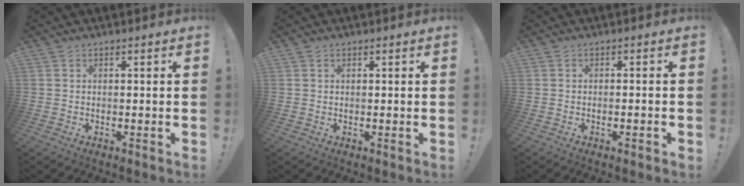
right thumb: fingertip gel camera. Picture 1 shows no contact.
{"total": 0.5, "force": [0.4, 0.4, 0.0], "torque": [0.006, -0.003, 0.006]}
{"total": 1.3, "force": [-0.9, -0.2, 1.0], "torque": [-0.013, 0.000, -0.014]}